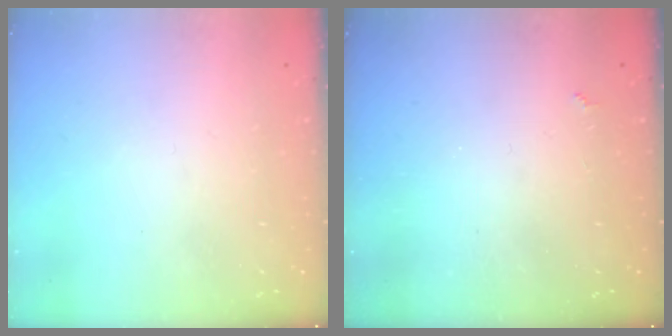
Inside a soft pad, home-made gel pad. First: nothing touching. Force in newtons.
{"total": 1.4, "press": 1.3, "slide": 0.4}